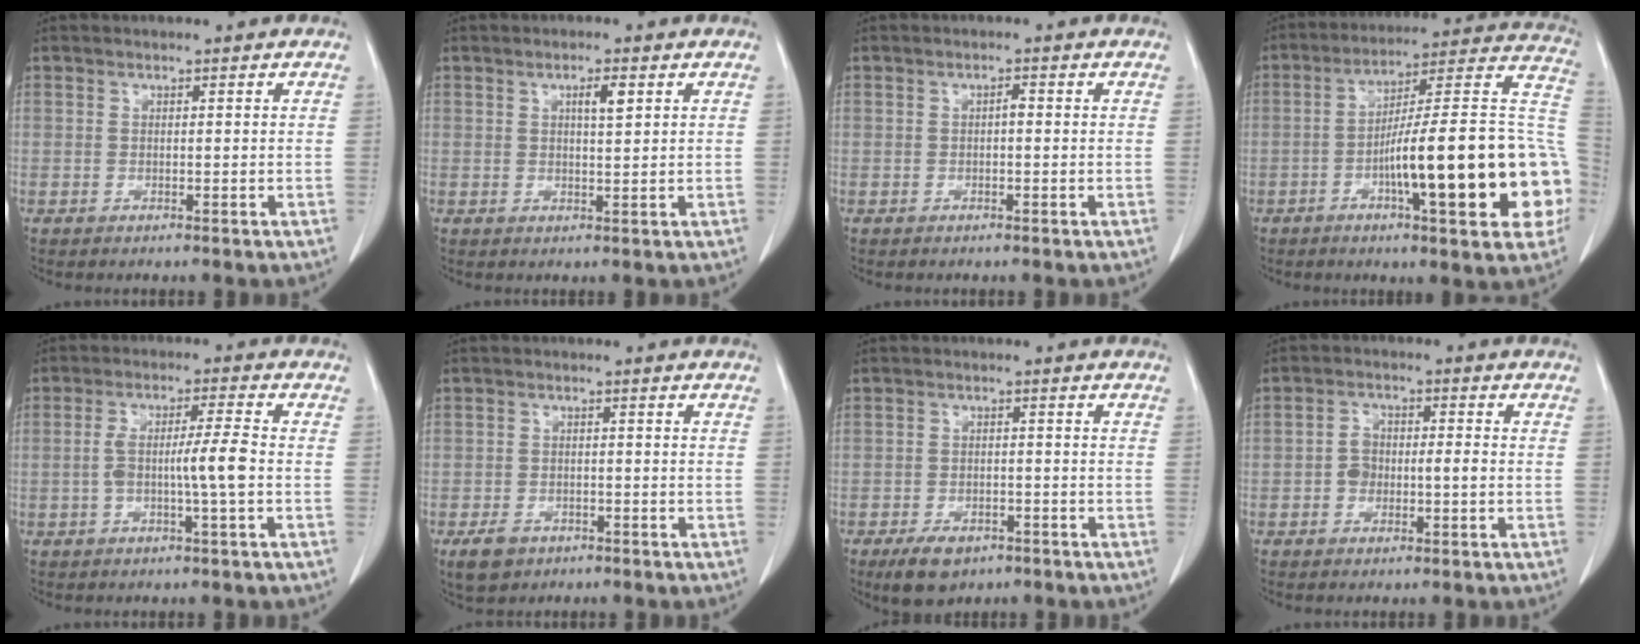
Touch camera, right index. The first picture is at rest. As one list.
[{"total": 2.6, "force": [1.1, 0.4, 2.3], "torque": [-0.040, -0.001, 0.017]}, {"total": 0.9, "force": [-0.1, 0.3, 0.8], "torque": [-0.014, 0.003, -0.002]}, {"total": 25.2, "force": [-6.1, 3.0, 24.3], "torque": [-0.265, 0.023, -0.087]}, {"total": 6.1, "force": [-1.2, -0.2, 6.0], "torque": [-0.115, 0.011, -0.019]}, {"total": 3.9, "force": [-2.4, 2.8, 1.5], "torque": [-0.027, 0.003, -0.031]}, {"total": 5.7, "force": [-3.8, 3.0, 2.9], "torque": [-0.051, -0.003, -0.056]}, {"total": 3.9, "force": [-0.9, 2.2, 3.1], "torque": [-0.058, 0.017, -0.016]}]